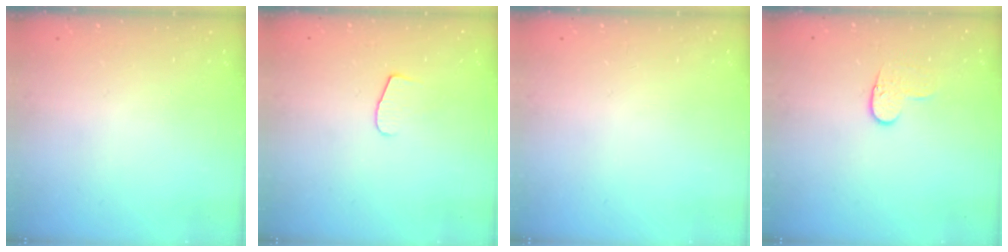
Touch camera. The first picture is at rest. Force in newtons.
{"total": 5.5, "press": 5.5, "slide": 0.5}
{"total": 0.0}
{"total": 5.8, "press": 5.7, "slide": 0.4}